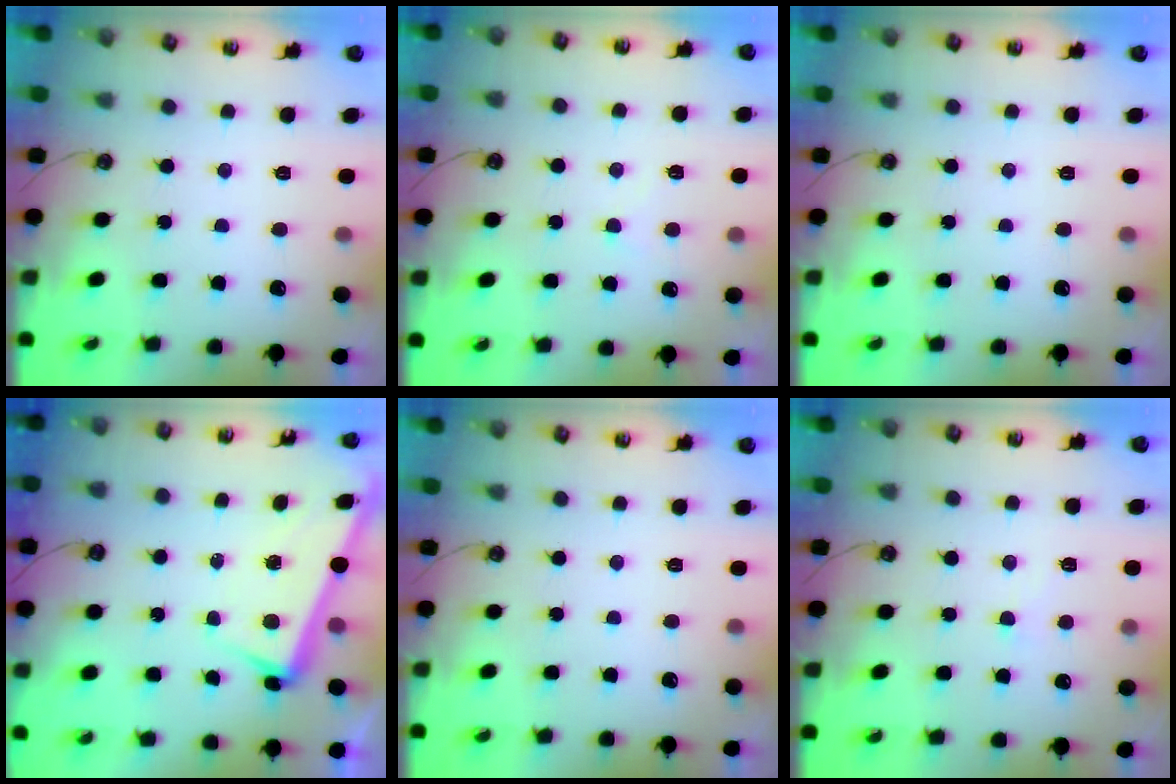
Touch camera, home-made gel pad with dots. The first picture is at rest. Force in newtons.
{"total": 4.9, "press": 4.8, "slide": 0.3}
{"total": 0.0}
{"total": 3.3, "press": 3.1, "slide": 1.1}
{"total": 0.0}
{"total": 2.8, "press": 2.8, "slide": 0.4}